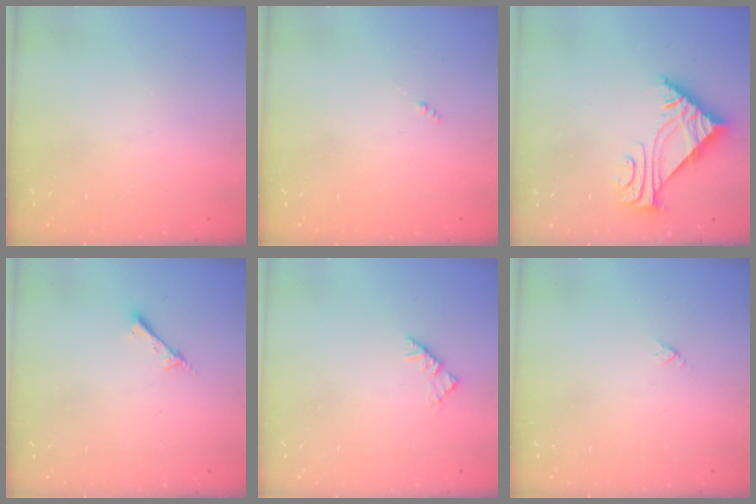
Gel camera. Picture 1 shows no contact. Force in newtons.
{"total": 0.0}
{"total": 7.0, "press": 7.0, "slide": 0.3}
{"total": 1.5, "press": 1.4, "slide": 0.2}
{"total": 2.9, "press": 2.8, "slide": 0.7}
{"total": 2.9, "press": 2.9, "slide": 0.3}